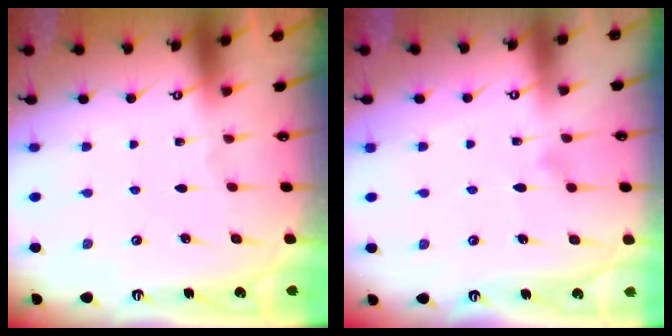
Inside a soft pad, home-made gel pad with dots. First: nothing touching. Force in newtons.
{"total": 8.0, "press": 7.9, "slide": 0.5}